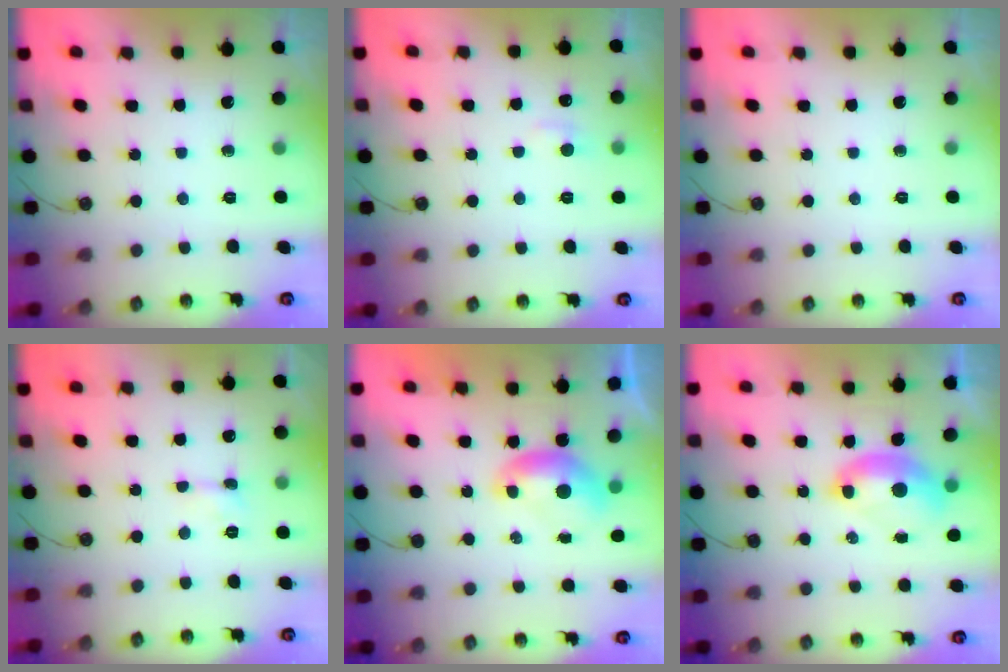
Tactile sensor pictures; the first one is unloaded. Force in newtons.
{"total": 1.3, "press": 1.1, "slide": 0.6}
{"total": 0.0}
{"total": 1.0, "press": 1.0, "slide": 0.1}
{"total": 0.0}
{"total": 2.5, "press": 2.4, "slide": 0.6}